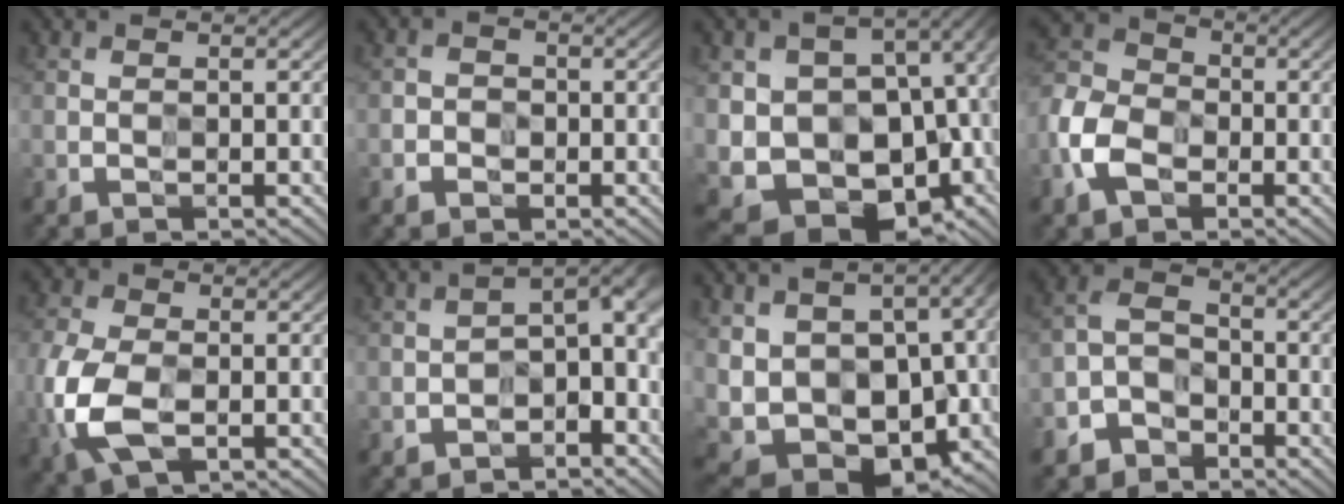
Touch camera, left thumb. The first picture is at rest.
{"total": 1.6, "force": [-0.8, 1.4, 0.3], "torque": [0.008, -0.003, -0.019]}
{"total": 17.0, "force": [-0.9, 12.8, 11.2], "torque": [-0.195, -0.043, 0.043]}
{"total": 7.9, "force": [-3.5, 5.6, 4.4], "torque": [-0.118, -0.006, -0.086]}
{"total": 9.4, "force": [-2.7, 5.8, 6.9], "torque": [-0.190, -0.015, -0.058]}
{"total": 6.1, "force": [-2.9, 3.1, 4.3], "torque": [-0.051, 0.000, -0.053]}
{"total": 16.4, "force": [-0.7, 11.5, 11.7], "torque": [-0.197, -0.048, 0.045]}
{"total": 5.7, "force": [-4.0, 3.8, 1.7], "torque": [-0.030, 0.002, -0.090]}